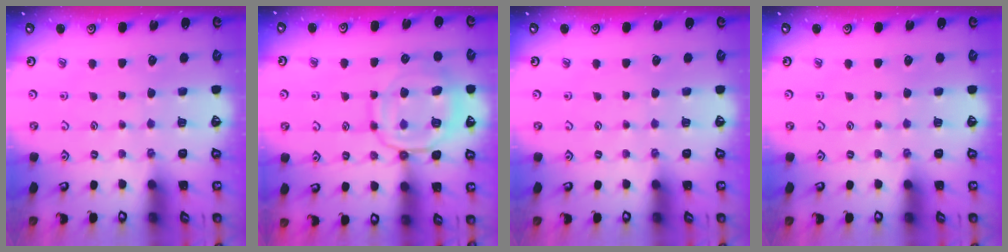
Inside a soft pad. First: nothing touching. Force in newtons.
{"total": 12.6, "press": 12.6, "slide": 1.2}
{"total": 0.0}
{"total": 0.0}